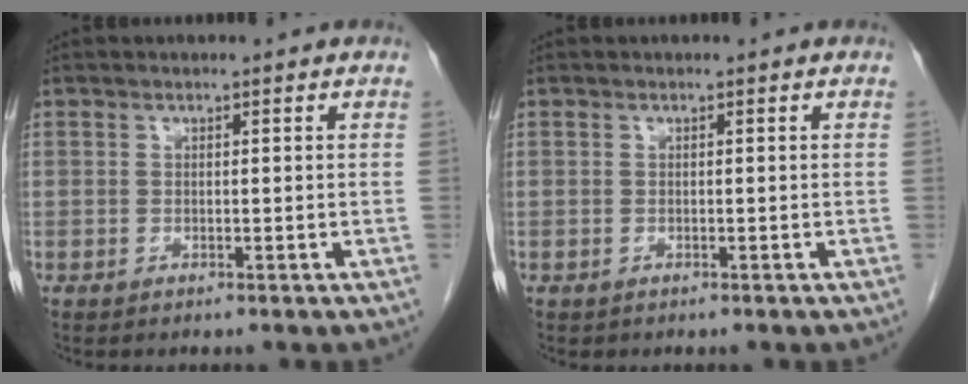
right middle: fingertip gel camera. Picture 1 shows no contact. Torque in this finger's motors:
{"motor_torque": [0.24, 0.05, -0.05, 0.00]}